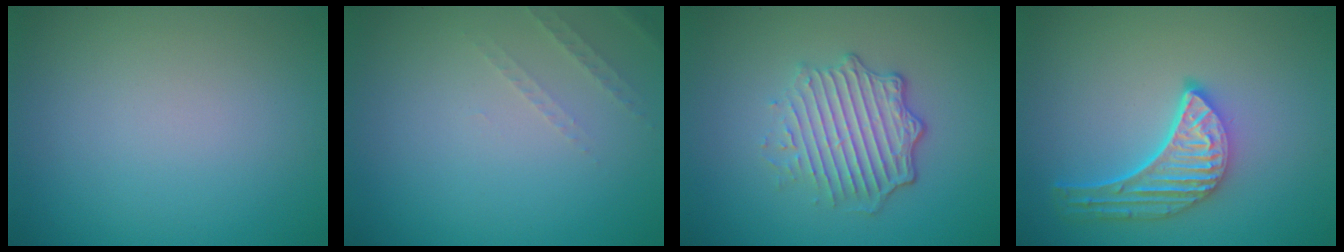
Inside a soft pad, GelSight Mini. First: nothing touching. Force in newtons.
{"total": 1.3, "press": 1.2, "slide": 0.4}
{"total": 5.0, "press": 3.5, "slide": 3.5}
{"total": 5.0, "press": 3.9, "slide": 3.2}